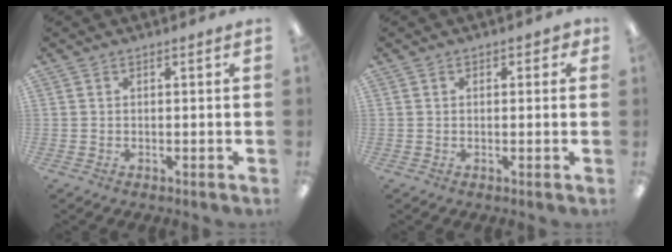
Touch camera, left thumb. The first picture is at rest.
{"total": 1.6, "force": [0.5, 1.0, 1.1], "torque": [-0.006, -0.001, 0.005]}